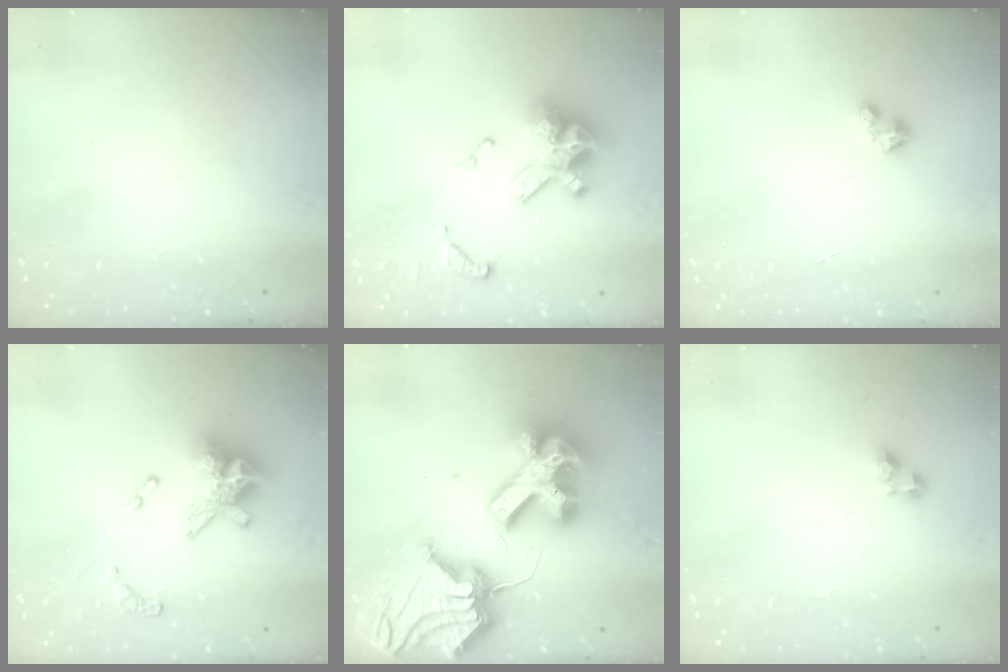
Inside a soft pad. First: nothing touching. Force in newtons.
{"total": 14.9, "press": 14.8, "slide": 1.8}
{"total": 1.7, "press": 1.7, "slide": 0.2}
{"total": 14.9, "press": 14.8, "slide": 1.7}
{"total": 24.9, "press": 24.7, "slide": 3.0}
{"total": 3.6, "press": 3.6, "slide": 0.6}